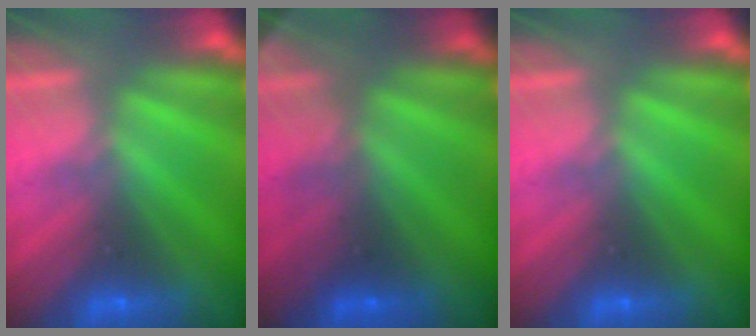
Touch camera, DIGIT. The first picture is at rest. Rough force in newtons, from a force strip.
{"total": 2.8}
{"total": 0.0}